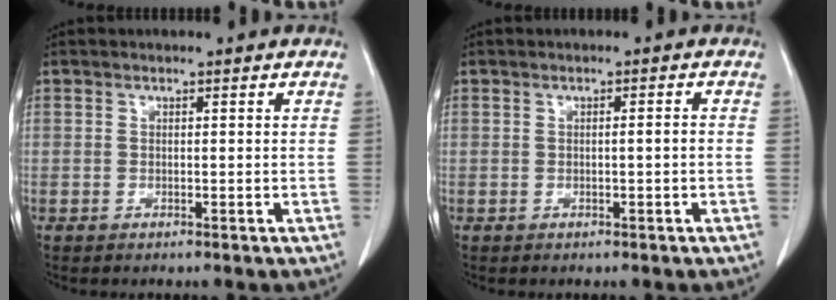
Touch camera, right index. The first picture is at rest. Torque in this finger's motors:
{"motor_torque": [0.26, -0.02, 0.16, 0.03]}